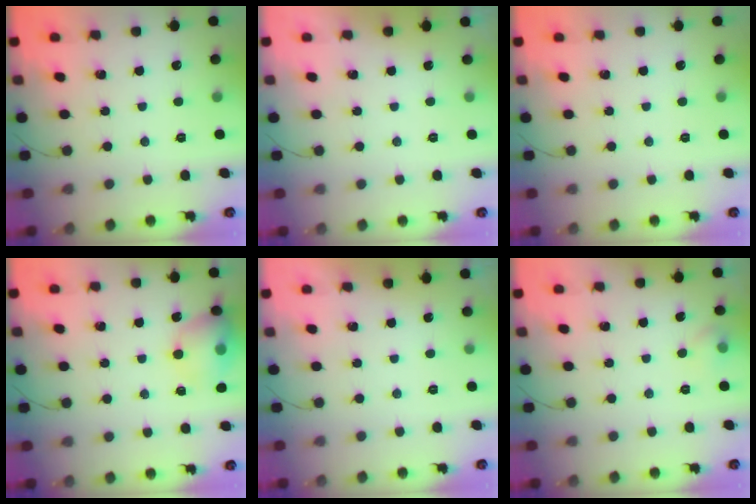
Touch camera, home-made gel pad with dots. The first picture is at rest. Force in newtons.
{"total": 0.0}
{"total": 0.0}
{"total": 12.7, "press": 12.5, "slide": 2.0}
{"total": 0.0}
{"total": 5.3, "press": 5.1, "slide": 1.5}